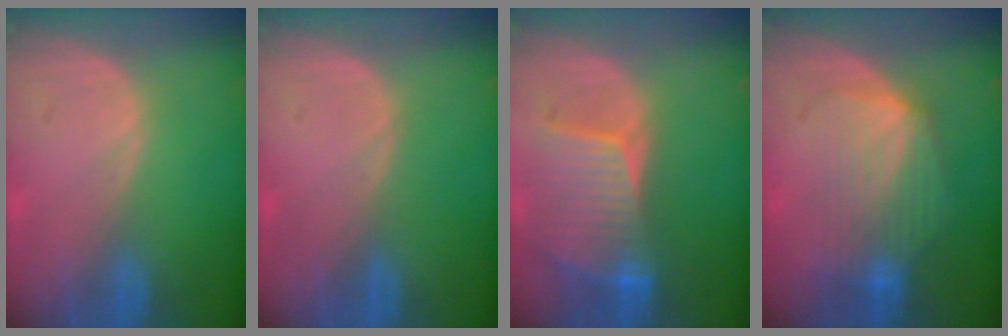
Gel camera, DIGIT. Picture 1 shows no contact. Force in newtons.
{"total": 0.0}
{"total": 8.4, "press": 7.6, "slide": 3.4}
{"total": 7.4, "press": 7.3, "slide": 1.4}